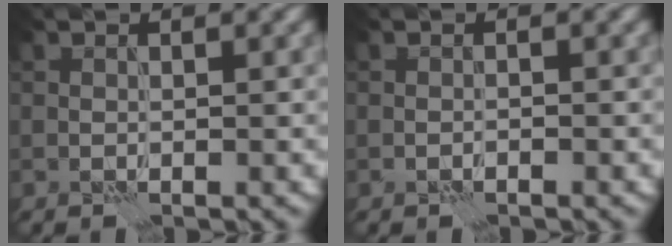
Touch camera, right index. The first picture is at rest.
{"total": 0.6, "force": [-0.5, 0.2, 0.3], "torque": [-0.005, -0.001, -0.009]}